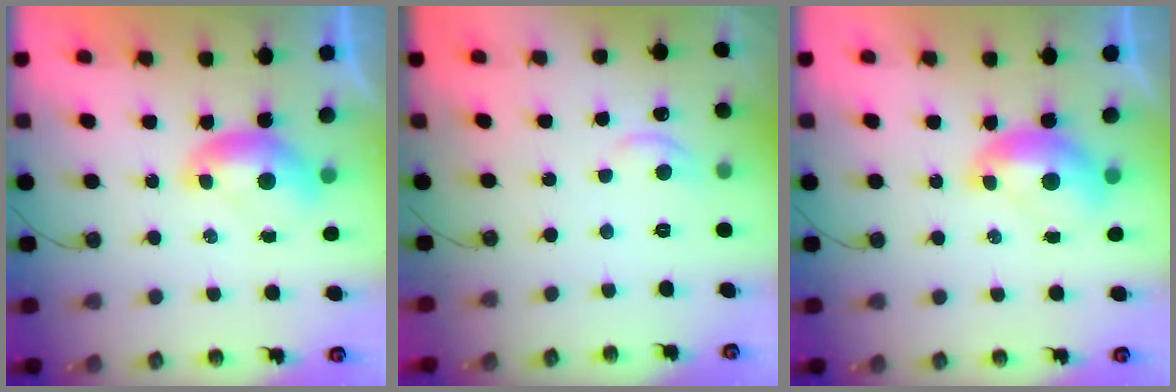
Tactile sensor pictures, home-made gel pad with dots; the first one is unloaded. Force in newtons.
{"total": 2.2, "press": 2.0, "slide": 0.9}
{"total": 1.6, "press": 1.5, "slide": 0.4}